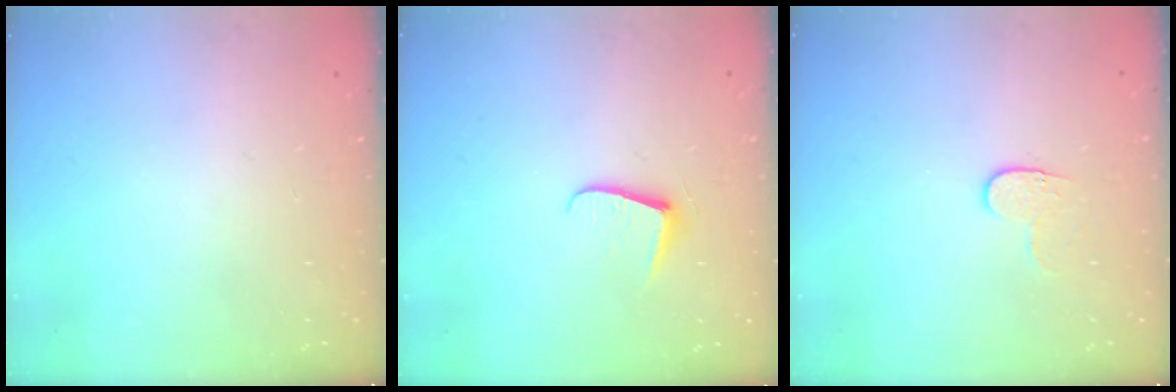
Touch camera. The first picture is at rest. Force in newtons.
{"total": 5.9, "press": 5.9, "slide": 0.6}
{"total": 4.2, "press": 4.2, "slide": 0.5}